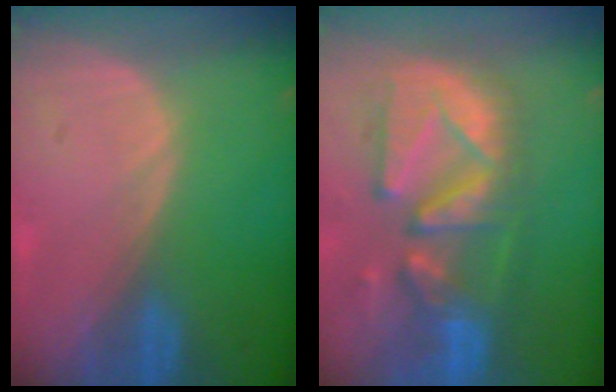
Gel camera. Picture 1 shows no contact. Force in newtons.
{"total": 12.5, "press": 11.0, "slide": 5.9}